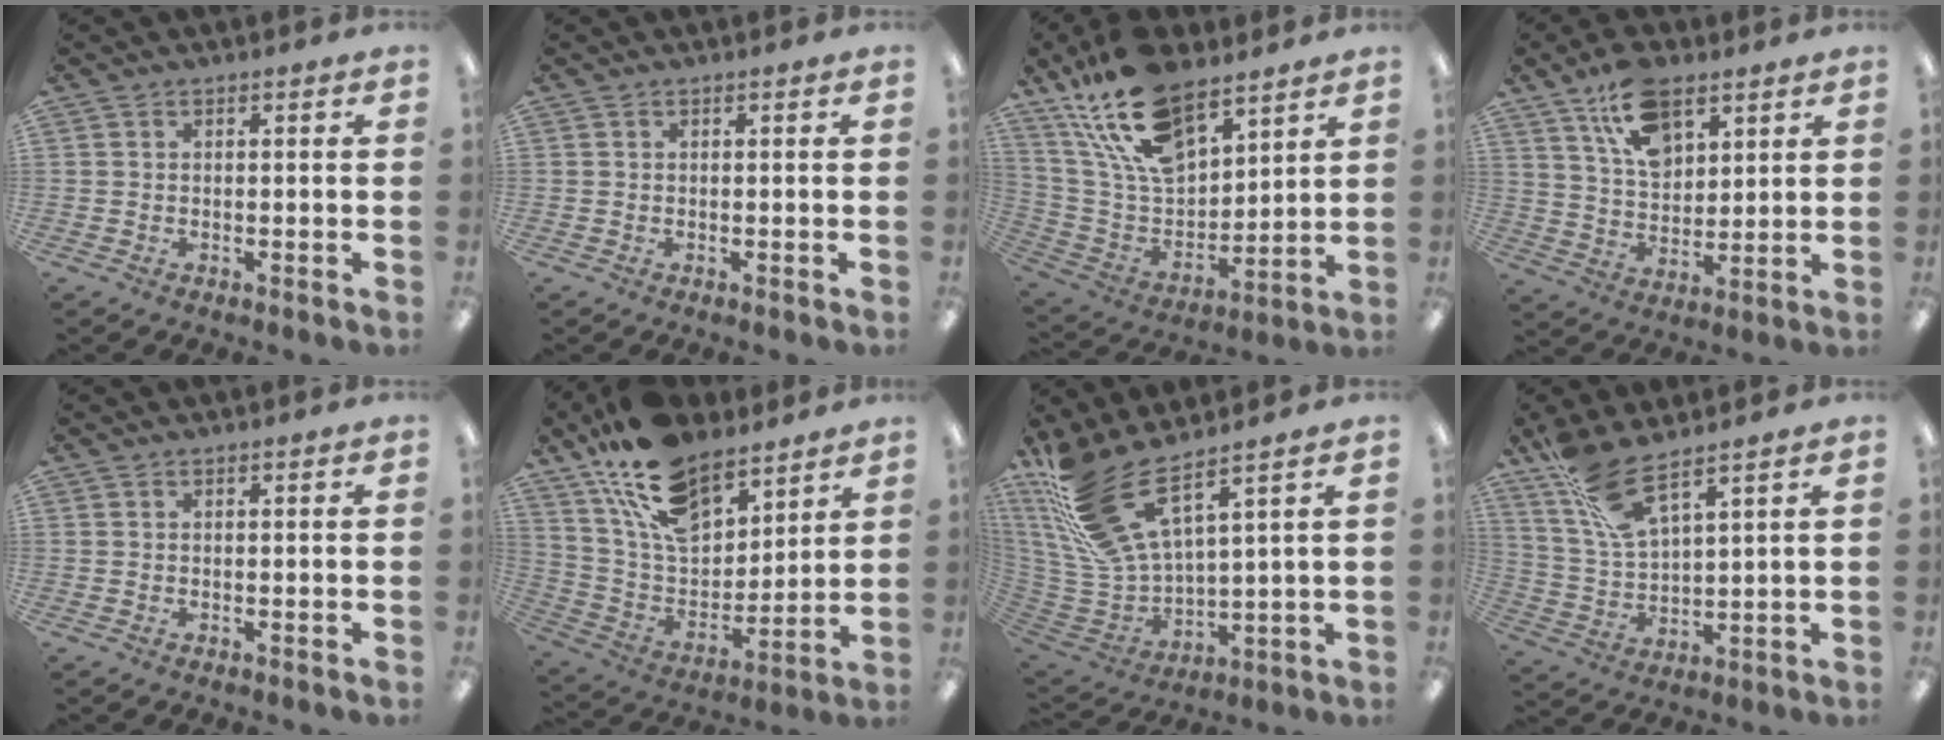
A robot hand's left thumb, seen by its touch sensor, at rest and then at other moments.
{"total": 0.0}
{"total": 21.8, "force": [14.7, 10.3, 12.3], "torque": [-0.255, -0.073, 0.264]}
{"total": 13.5, "force": [8.5, 7.5, 7.4], "torque": [-0.126, -0.029, 0.155]}
{"total": 0.0}
{"total": 19.0, "force": [13.5, 9.4, 9.6], "torque": [-0.188, -0.067, 0.248]}
{"total": 17.6, "force": [11.7, 5.7, 11.8], "torque": [-0.278, -0.075, 0.209]}
{"total": 10.7, "force": [8.3, 2.5, 6.3], "torque": [-0.143, -0.039, 0.156]}